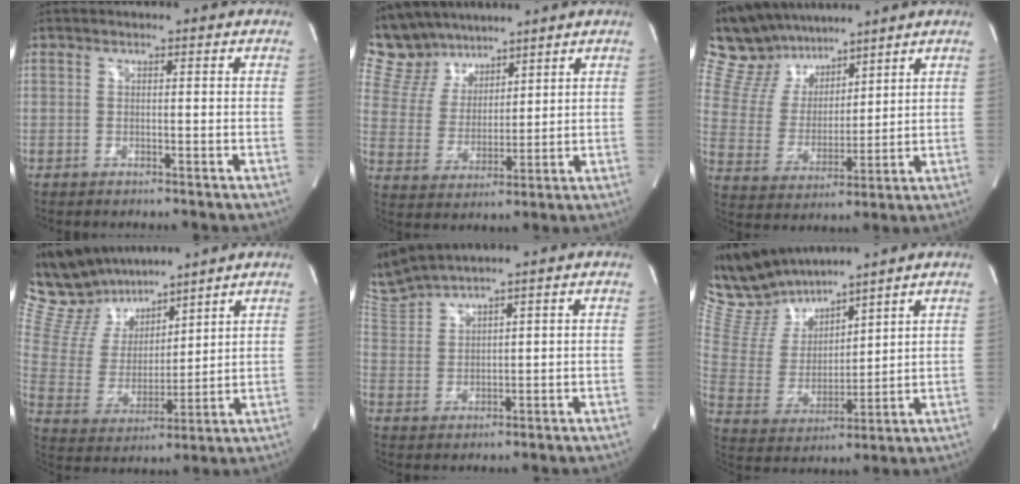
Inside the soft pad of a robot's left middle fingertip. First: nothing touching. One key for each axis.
{"total": 10.5, "fx": 9.2, "fy": 4.9, "fz": 1.2, "tx": -0.037, "ty": 0.022, "tz": 0.189}
{"total": 13.4, "fx": 11.6, "fy": 5.7, "fz": 3.4, "tx": -0.077, "ty": 0.029, "tz": 0.225}
{"total": 14.8, "fx": 13.0, "fy": 5.2, "fz": 4.9, "tx": -0.111, "ty": 0.022, "tz": 0.255}
{"total": 6.7, "fx": 6.4, "fy": -0.8, "fz": 1.6, "tx": -0.058, "ty": 0.009, "tz": 0.146}
{"total": 11.8, "fx": 11.2, "fy": 2.5, "fz": 2.8, "tx": -0.081, "ty": 0.012, "tz": 0.239}